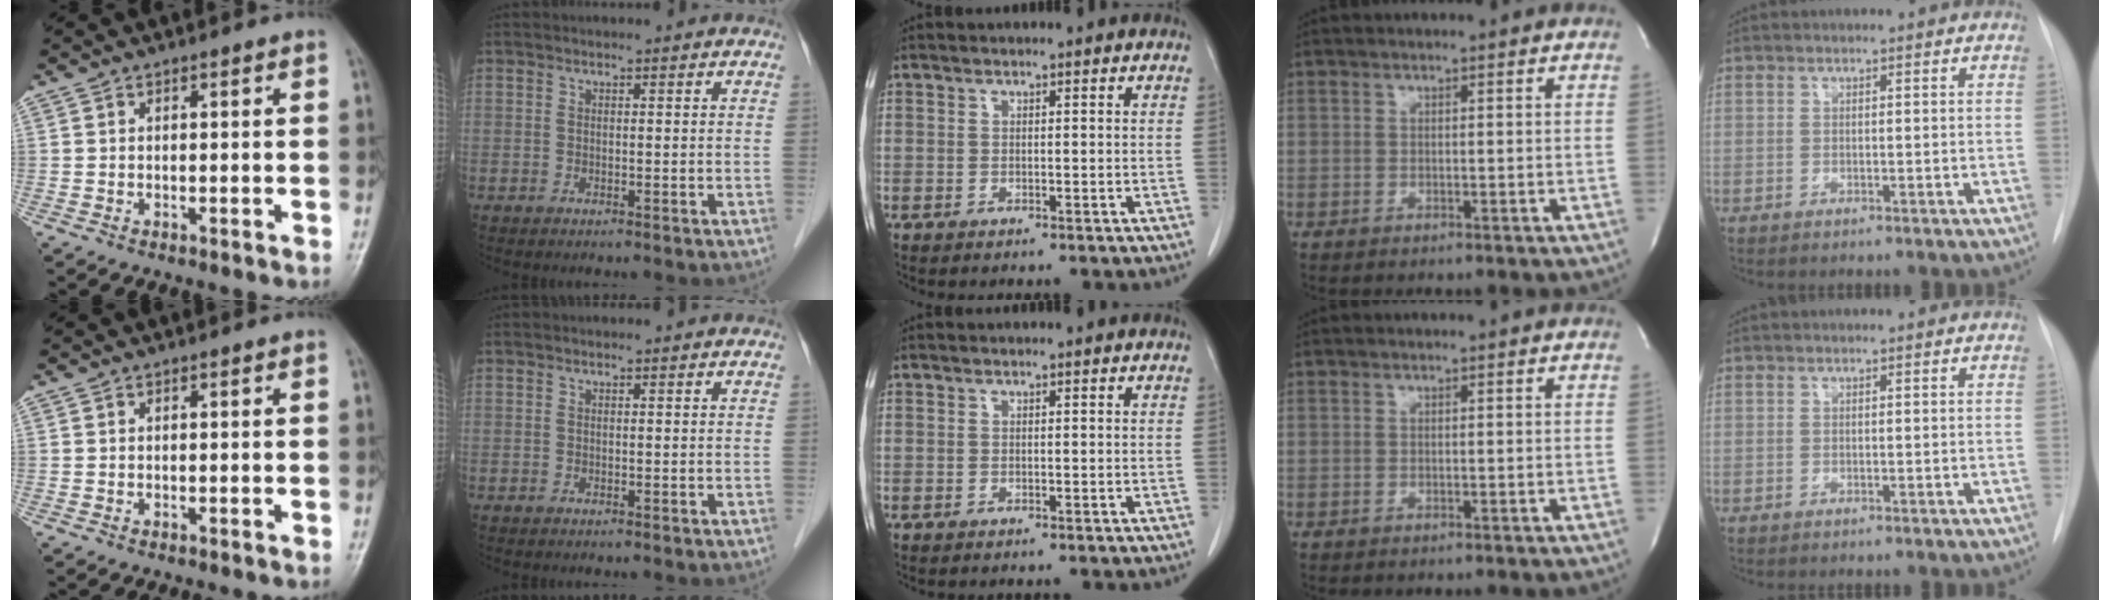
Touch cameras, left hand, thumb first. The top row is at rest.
{}